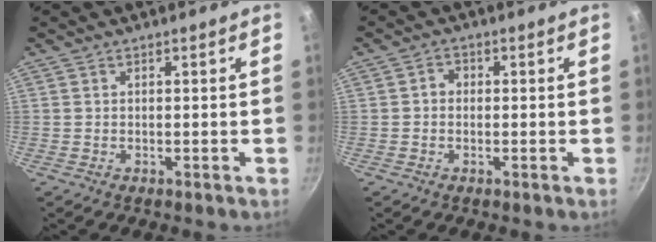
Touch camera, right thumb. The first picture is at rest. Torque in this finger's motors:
{"motor_torque": [0.35, 0.69, 0.36, 0.11, -0.01]}